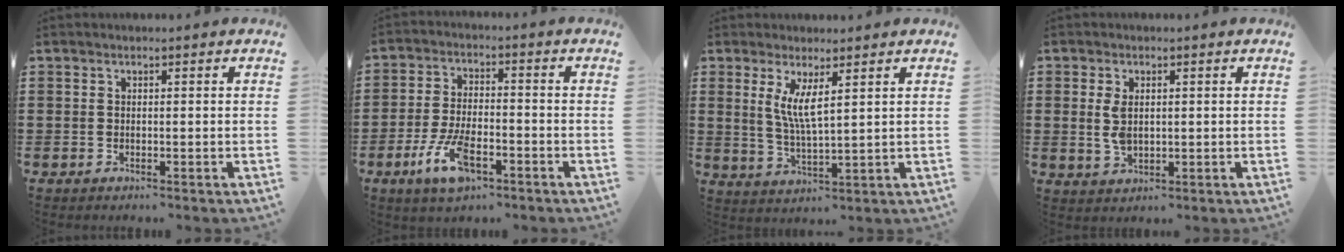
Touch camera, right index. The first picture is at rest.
{"total": 8.4, "force": [-4.2, 3.3, 6.5], "torque": [-0.150, -0.006, -0.079]}
{"total": 5.0, "force": [2.1, 0.8, 4.5], "torque": [-0.096, -0.003, 0.037]}
{"total": 3.8, "force": [0.4, 2.1, 3.1], "torque": [-0.071, 0.004, 0.004]}